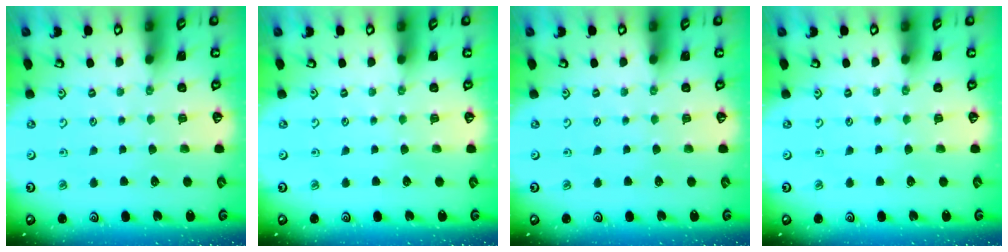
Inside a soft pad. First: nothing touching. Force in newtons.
{"total": 0.0}
{"total": 0.0}
{"total": 0.0}